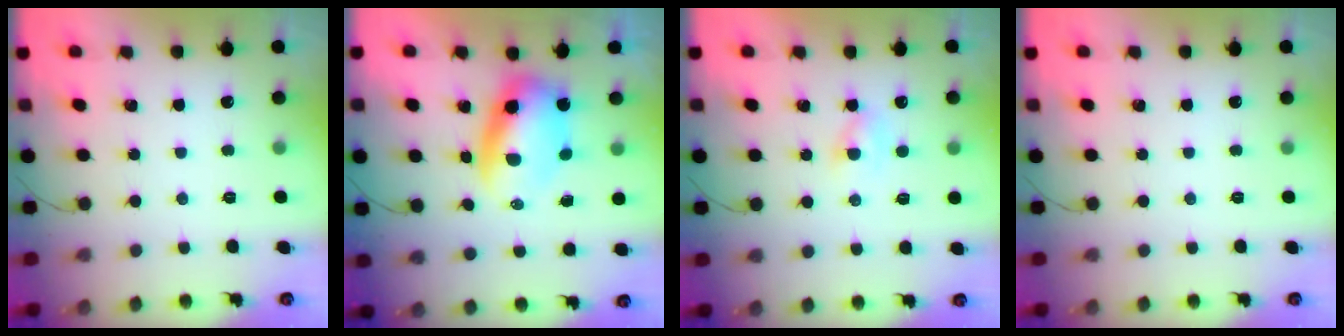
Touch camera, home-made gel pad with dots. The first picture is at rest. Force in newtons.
{"total": 8.9, "press": 8.7, "slide": 1.9}
{"total": 1.9, "press": 1.6, "slide": 1.0}
{"total": 0.0}